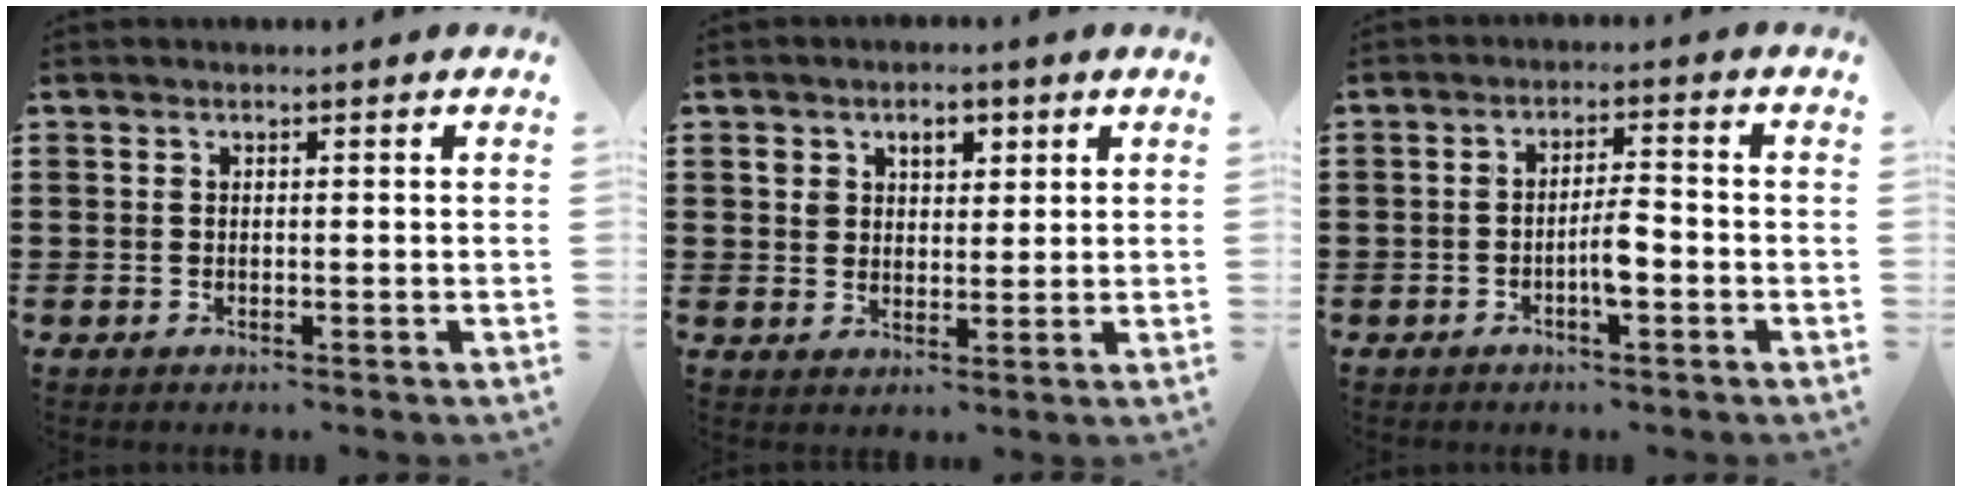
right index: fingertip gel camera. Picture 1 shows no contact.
{"total": 3.6, "force": [1.8, 2.8, 1.4], "torque": [-0.034, 0.011, 0.027]}
{"total": 4.0, "force": [-1.4, 0.8, 3.7], "torque": [-0.070, 0.002, -0.028]}